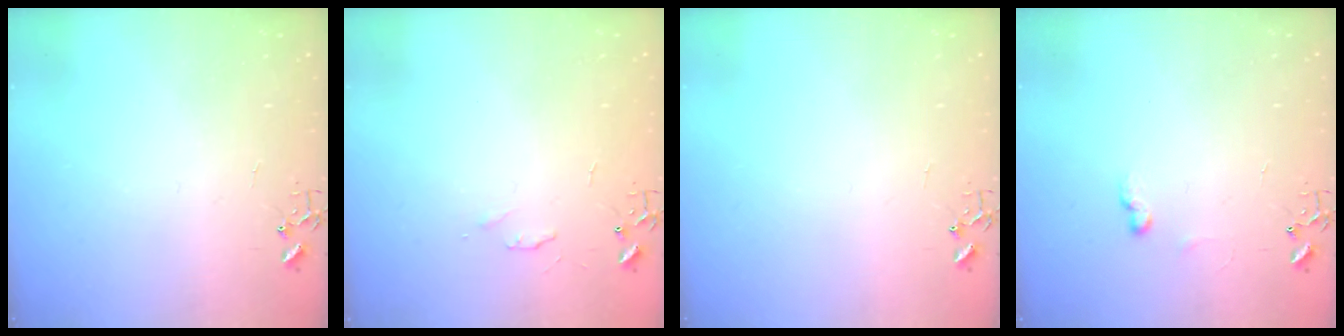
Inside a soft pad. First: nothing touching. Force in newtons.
{"total": 4.1, "press": 4.1, "slide": 0.7}
{"total": 0.0}
{"total": 5.9, "press": 5.9, "slide": 0.8}